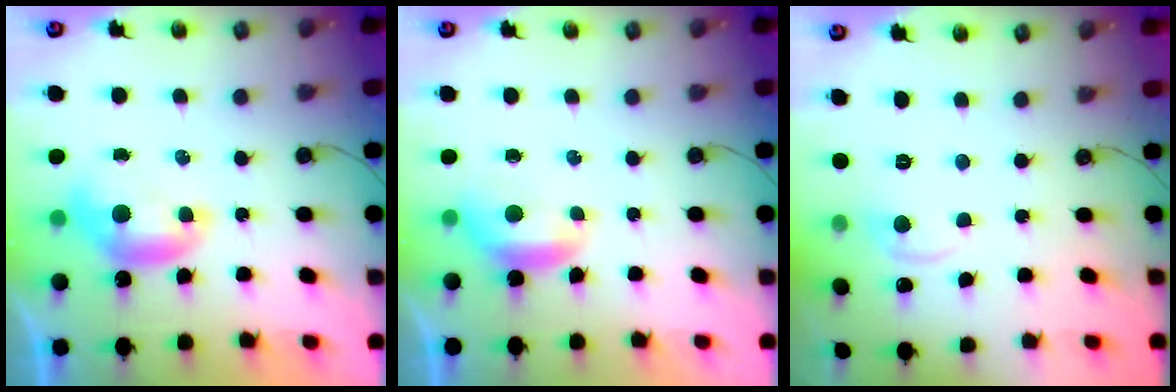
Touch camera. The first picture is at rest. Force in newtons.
{"total": 0.9, "press": 0.8, "slide": 0.5}
{"total": 1.0, "press": 0.7, "slide": 0.8}